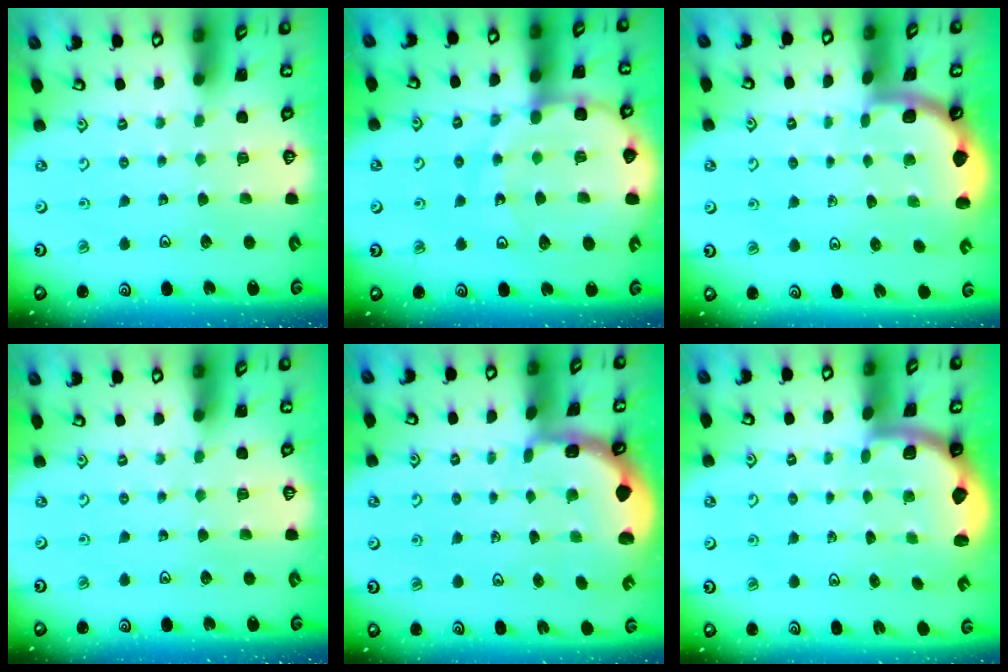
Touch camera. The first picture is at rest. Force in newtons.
{"total": 15.0, "press": 14.9, "slide": 1.9}
{"total": 1.7, "press": 1.7, "slide": 0.0}
{"total": 0.0}
{"total": 1.5, "press": 1.2, "slide": 0.7}
{"total": 1.9, "press": 1.8, "slide": 0.5}